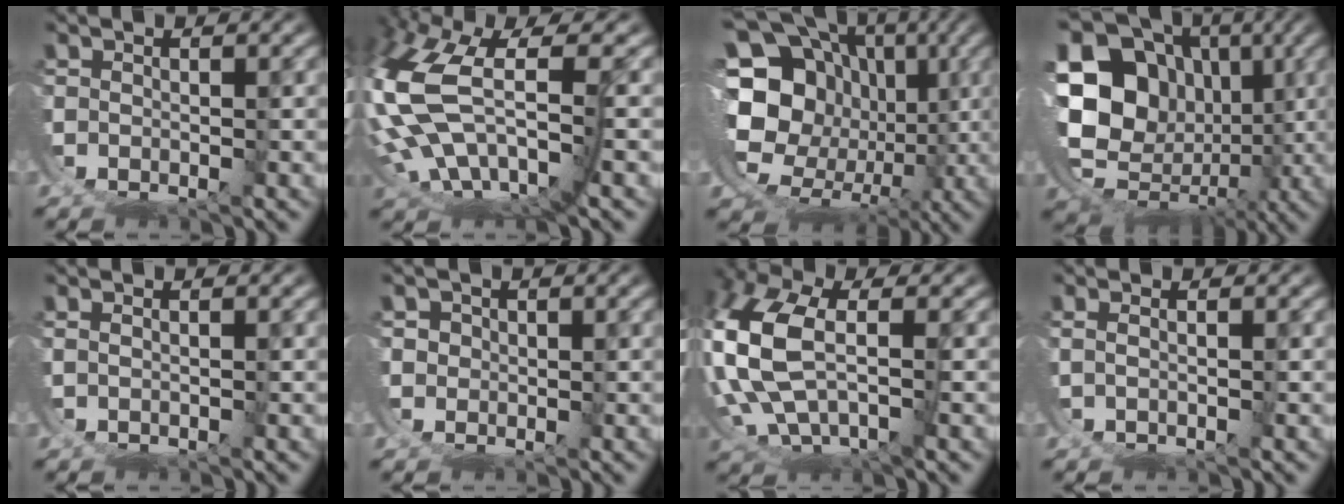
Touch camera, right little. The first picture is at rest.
{"total": 8.6, "force": [0.3, 4.4, 7.4], "torque": [-0.183, -0.017, 0.021]}
{"total": 21.6, "force": [0.5, 17.9, 12.1], "torque": [-0.247, -0.038, 0.005]}
{"total": 20.2, "force": [-1.2, 16.4, 11.7], "torque": [-0.252, -0.058, -0.006]}
{"total": 1.4, "force": [0.4, -1.3, 0.0], "torque": [0.009, 0.004, 0.009]}
{"total": 1.5, "force": [0.8, 1.1, 0.6], "torque": [-0.021, -0.003, 0.016]}
{"total": 7.8, "force": [0.6, 4.6, 6.3], "torque": [-0.170, -0.019, 0.024]}
{"total": 2.1, "force": [0.4, -2.0, 0.5], "torque": [-0.001, 0.005, 0.013]}